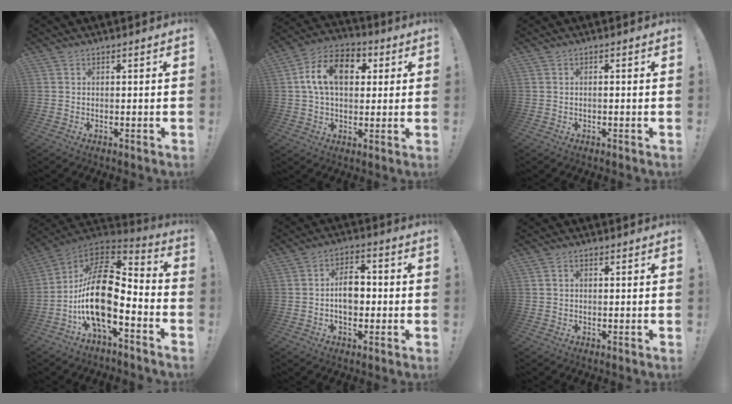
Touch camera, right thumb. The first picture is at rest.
{"total": 14.6, "force": [3.8, 9.4, 10.6], "torque": [-0.179, 0.010, 0.069]}
{"total": 0.8, "force": [-0.6, -0.1, 0.5], "torque": [-0.016, 0.001, -0.009]}
{"total": 20.4, "force": [-3.4, 9.0, 18.0], "torque": [-0.360, 0.016, -0.058]}
{"total": 8.7, "force": [-0.6, 5.9, 6.4], "torque": [-0.100, 0.010, -0.016]}
{"total": 1.3, "force": [0.1, 0.7, 1.0], "torque": [-0.022, 0.005, 0.000]}